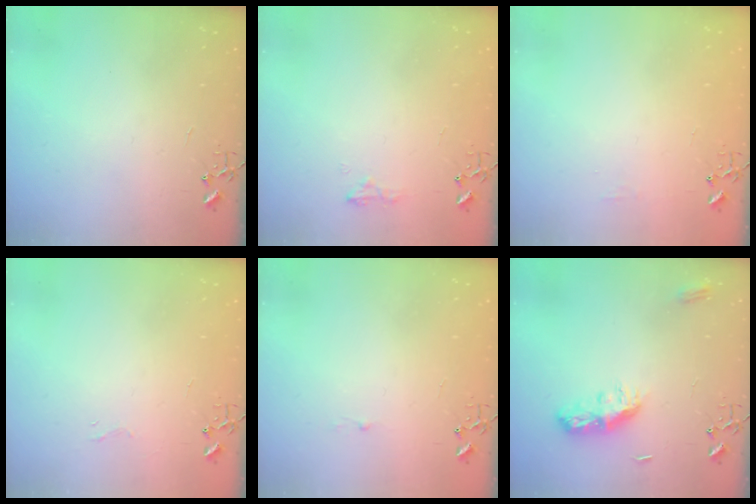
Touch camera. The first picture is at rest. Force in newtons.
{"total": 8.5, "press": 8.5, "slide": 0.6}
{"total": 4.6, "press": 4.6, "slide": 0.7}
{"total": 3.3, "press": 3.3, "slide": 0.3}
{"total": 1.8, "press": 1.8, "slide": 0.2}
{"total": 9.0, "press": 9.0, "slide": 0.1}